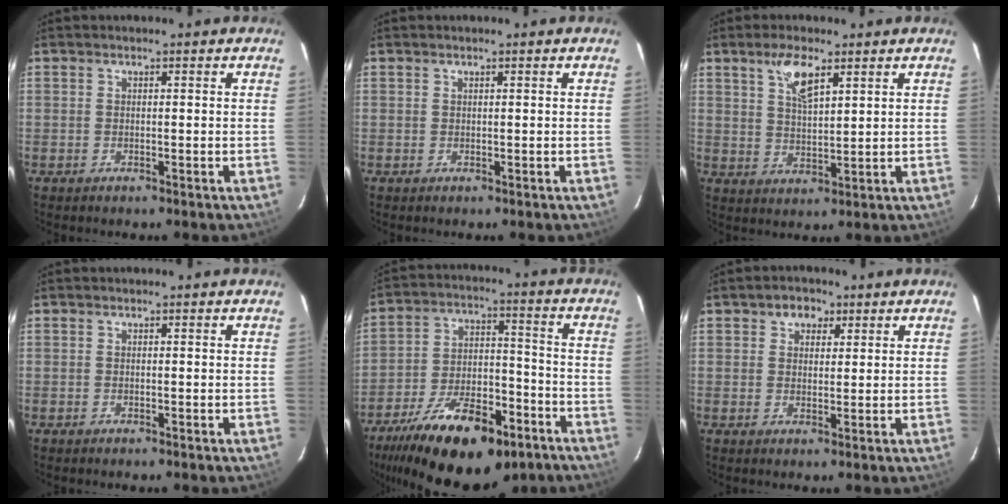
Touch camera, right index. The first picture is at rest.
{"total": 0.0}
{"total": 6.1, "force": [3.6, 1.9, 4.5], "torque": [-0.083, 0.004, 0.070]}
{"total": 0.0}
{"total": 23.1, "force": [-14.8, 10.2, 14.4], "torque": [-0.264, -0.005, -0.223]}
{"total": 3.6, "force": [1.8, 2.9, 1.3], "torque": [-0.012, 0.011, 0.027]}